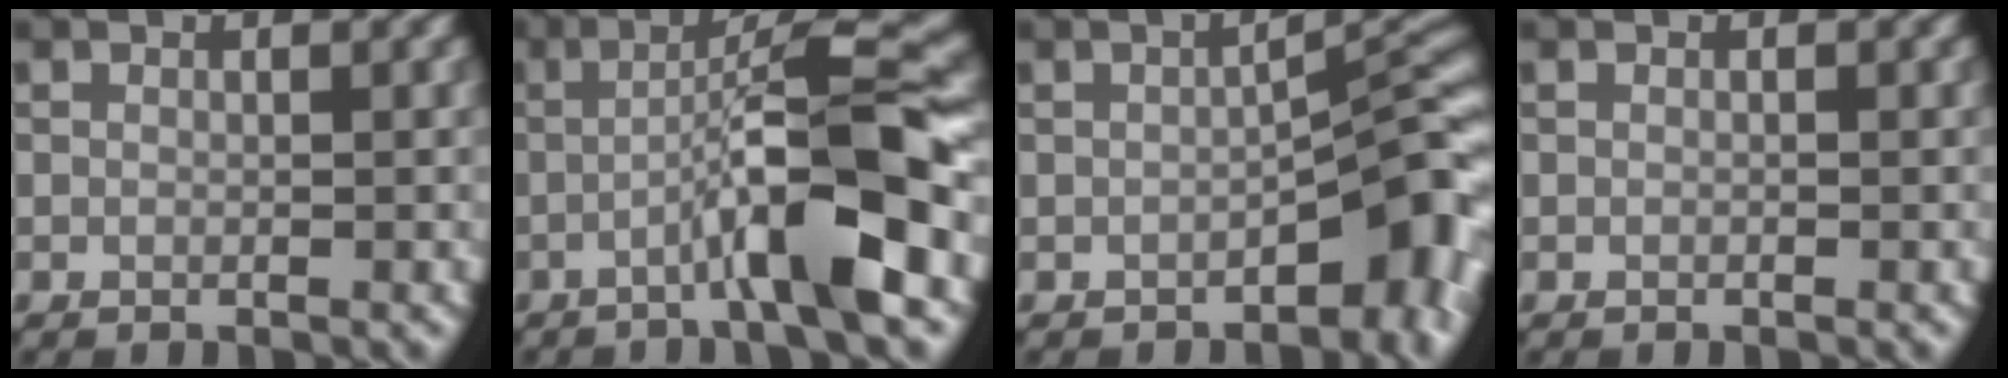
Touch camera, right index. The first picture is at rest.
{"total": 8.8, "force": [-2.7, 0.9, 8.3], "torque": [-0.123, 0.022, -0.051]}
{"total": 6.2, "force": [-2.6, 2.4, 5.1], "torque": [-0.043, 0.017, -0.041]}
{"total": 0.0}